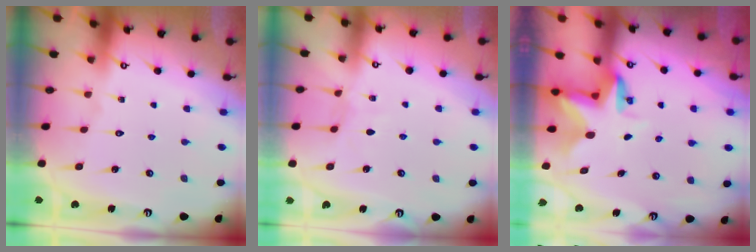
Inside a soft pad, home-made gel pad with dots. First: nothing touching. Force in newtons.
{"total": 2.9, "press": 2.8, "slide": 0.4}
{"total": 4.0, "press": 4.0, "slide": 0.0}